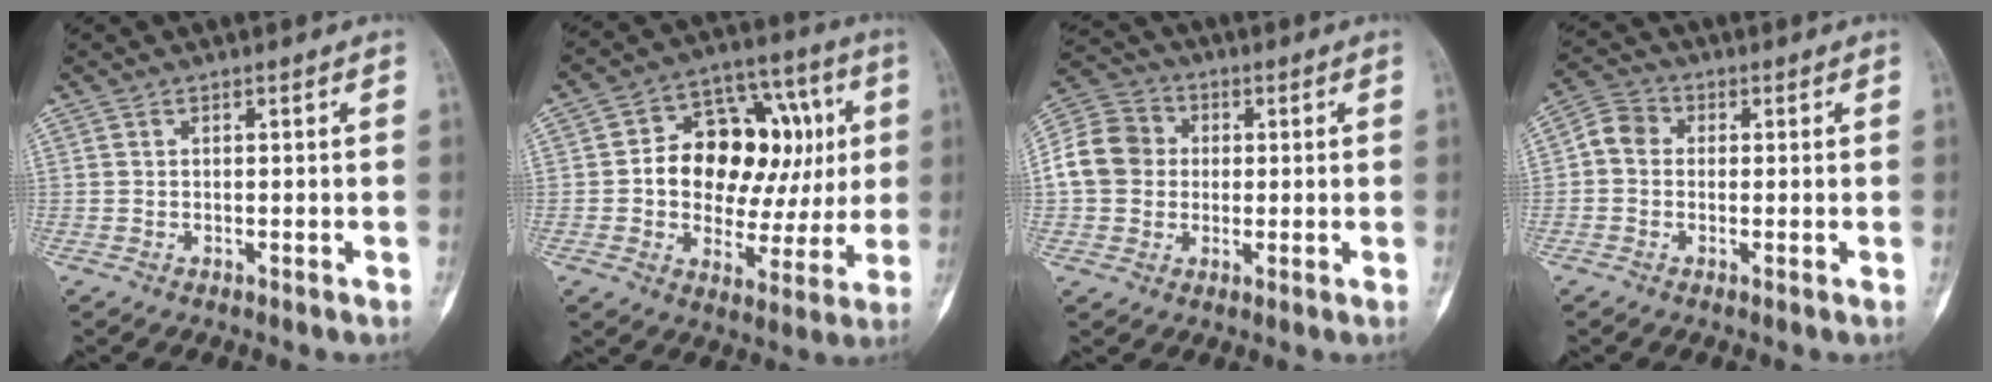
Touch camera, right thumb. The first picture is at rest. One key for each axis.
{"total": 21.2, "fx": 2.9, "fy": 13.6, "fz": 16.0, "tx": -0.184, "ty": 0.032, "tz": 0.049}
{"total": 10.7, "fx": 0.3, "fy": 9.5, "fz": 4.9, "tx": -0.083, "ty": 0.025, "tz": -0.007}
{"total": 4.7, "fx": 0.0, "fy": 4.1, "fz": 2.4, "tx": -0.033, "ty": 0.014, "tz": -0.012}